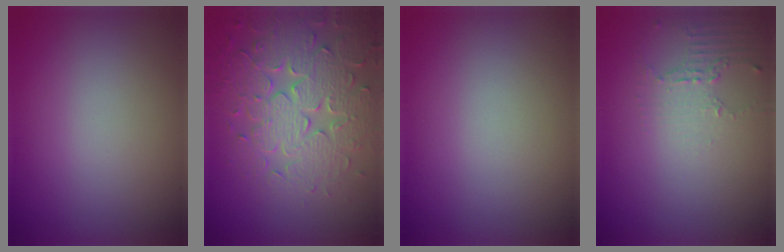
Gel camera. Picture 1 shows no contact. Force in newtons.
{"total": 7.1, "press": 5.8, "slide": 4.2}
{"total": 0.0}
{"total": 2.0, "press": 1.5, "slide": 1.4}